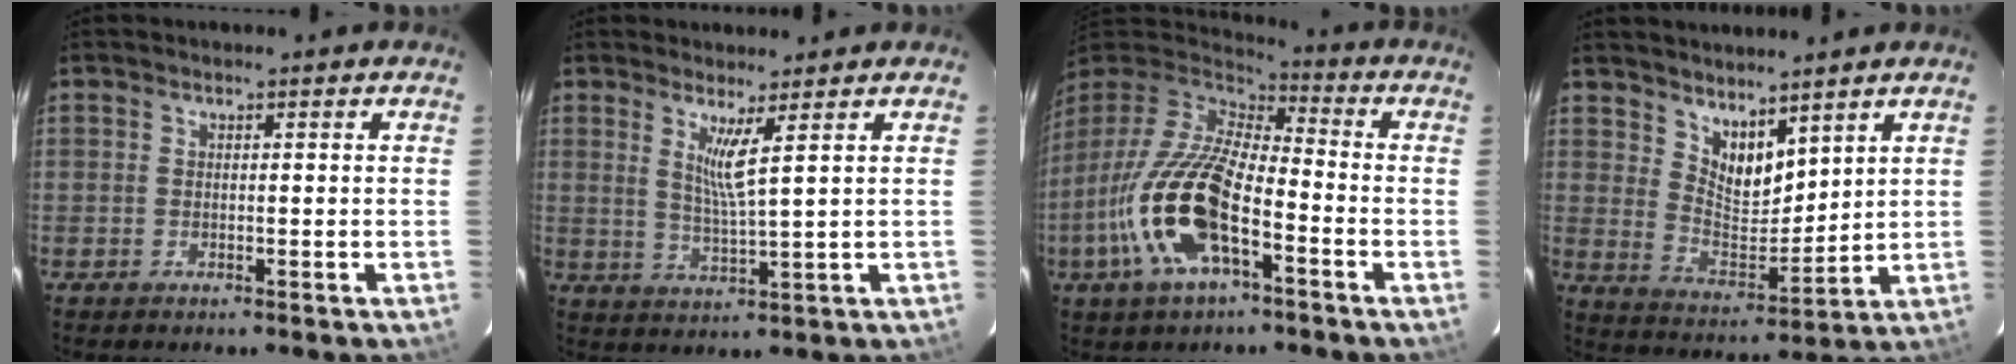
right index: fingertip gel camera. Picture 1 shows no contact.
{"total": 4.6, "force": [2.4, -0.7, 3.8], "torque": [-0.074, -0.016, 0.042]}
{"total": 19.3, "force": [-7.5, 7.5, 16.2], "torque": [-0.336, -0.024, -0.152]}
{"total": 8.5, "force": [6.4, 3.8, 4.0], "torque": [-0.060, -0.006, 0.126]}